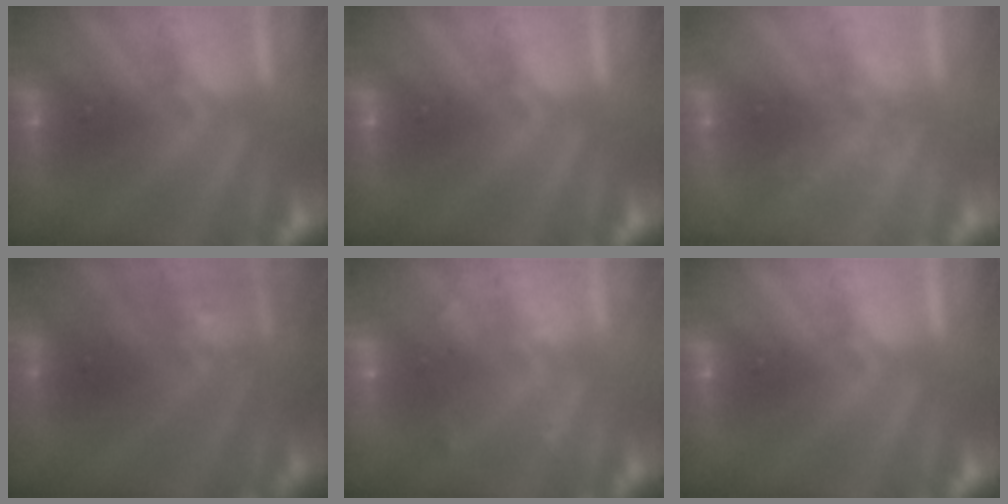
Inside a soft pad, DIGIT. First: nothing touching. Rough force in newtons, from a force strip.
{"total": 0.0}
{"total": 2.3}
{"total": 3.0}
{"total": 2.3}
{"total": 0.0}